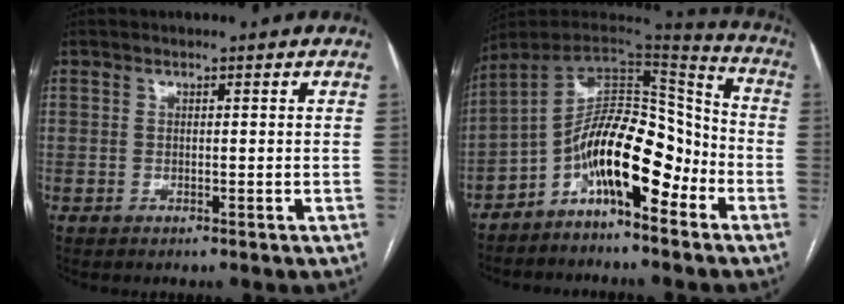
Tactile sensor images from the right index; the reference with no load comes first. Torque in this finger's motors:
{"motor_torque": [2.14, 0.00, 1.05, 0.21]}